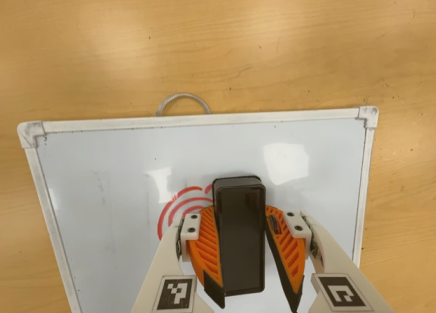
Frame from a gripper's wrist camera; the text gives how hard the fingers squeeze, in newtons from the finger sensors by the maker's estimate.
{"total": 15.6, "left": 16.6, "right": 14.6}